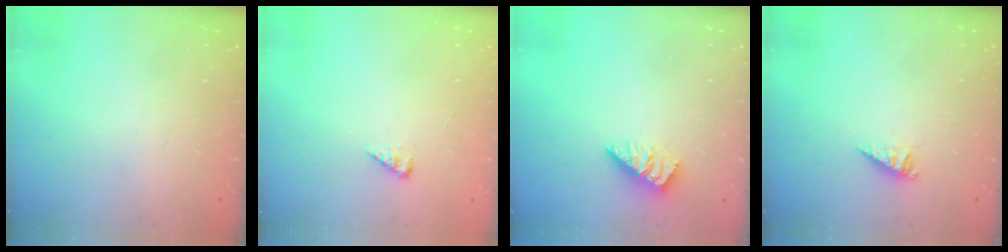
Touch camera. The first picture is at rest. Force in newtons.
{"total": 3.2, "press": 3.2, "slide": 0.5}
{"total": 1.3, "press": 1.2, "slide": 0.3}
{"total": 2.9, "press": 2.8, "slide": 0.2}